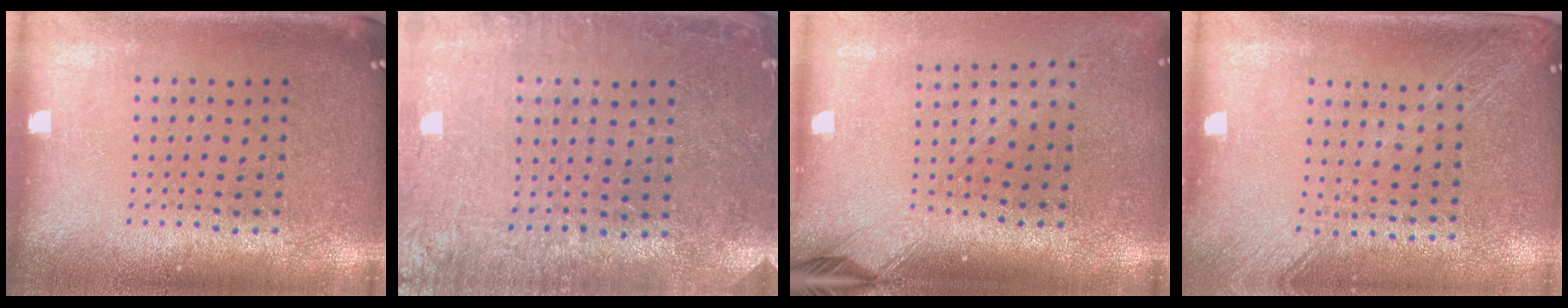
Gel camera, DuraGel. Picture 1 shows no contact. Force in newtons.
{"total": 0.7, "press": 0.7, "slide": 0.2}
{"total": 2.2, "press": 1.6, "slide": 1.5}
{"total": 1.8, "press": 1.5, "slide": 1.0}